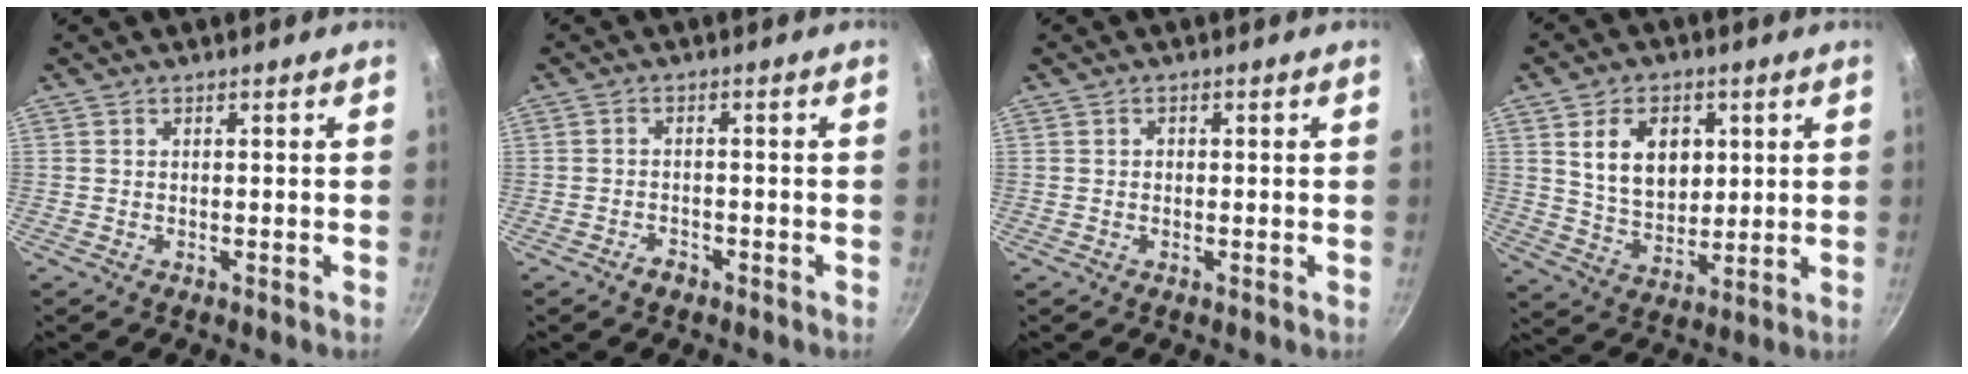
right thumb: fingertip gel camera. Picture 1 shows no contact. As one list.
[{"total": 2.2, "force": [-1.6, 1.2, 0.9], "torque": [-0.010, 0.020, -0.026]}, {"total": 0.6, "force": [0.0, 0.5, 0.3], "torque": [-0.003, 0.003, 0.000]}, {"total": 11.5, "force": [3.3, 8.0, 7.6], "torque": [-0.102, -0.017, 0.064]}]